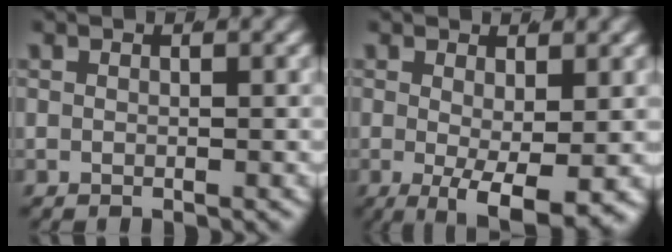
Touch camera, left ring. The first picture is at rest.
{"total": 5.7, "force": [-2.7, 1.7, 4.7], "torque": [-0.082, -0.043, -0.020]}